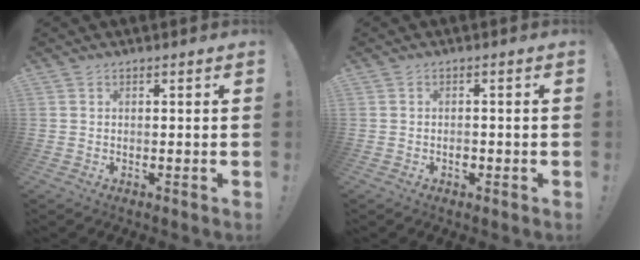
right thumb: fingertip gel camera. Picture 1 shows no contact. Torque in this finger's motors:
{"motor_torque": [0.40, 0.13, 0.23, -0.21, 0.00]}